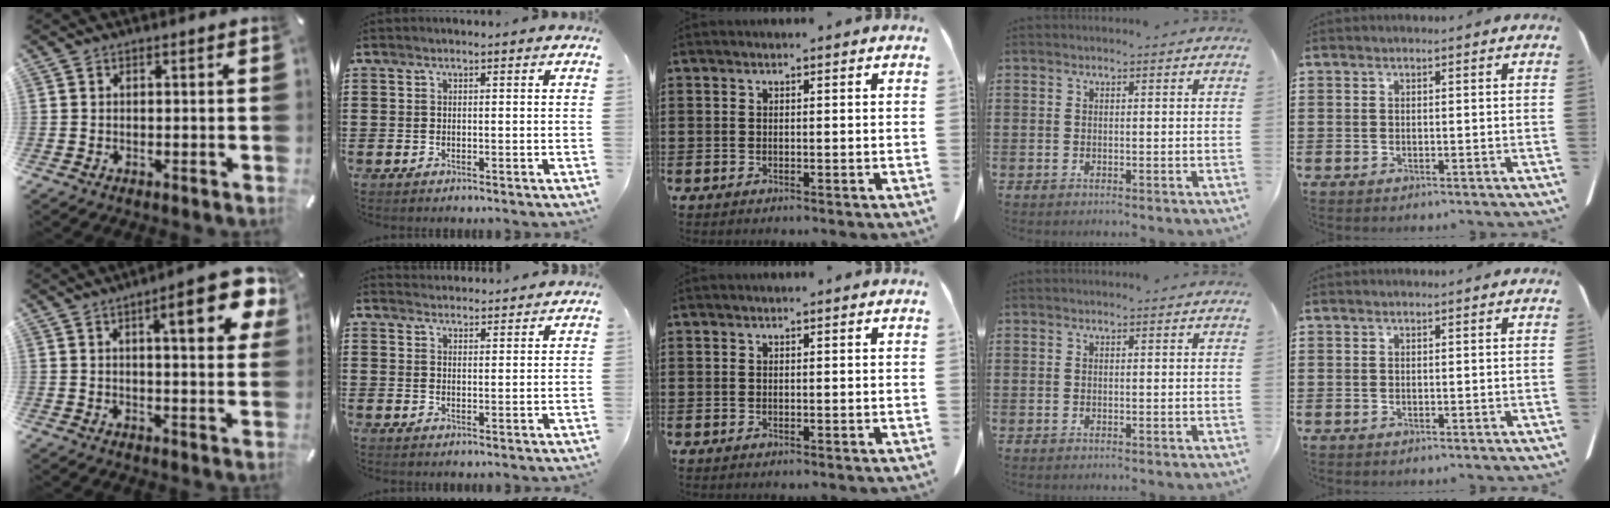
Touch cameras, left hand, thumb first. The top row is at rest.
{"thumb": {"total": 15.2, "force": [6.8, 4.1, 13.0], "torque": [-0.179, -0.027, 0.099]}, "index": {"total": 2.5, "force": [2.4, -0.1, -0.2], "torque": [-0.002, -0.008, 0.047]}}